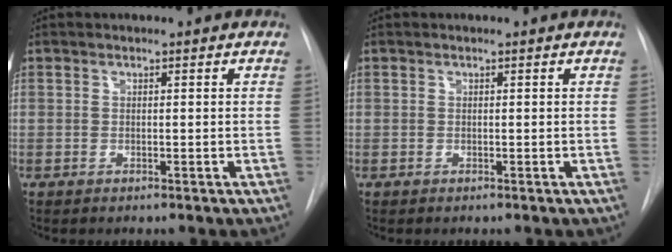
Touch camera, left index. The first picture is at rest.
{"total": 0.0}